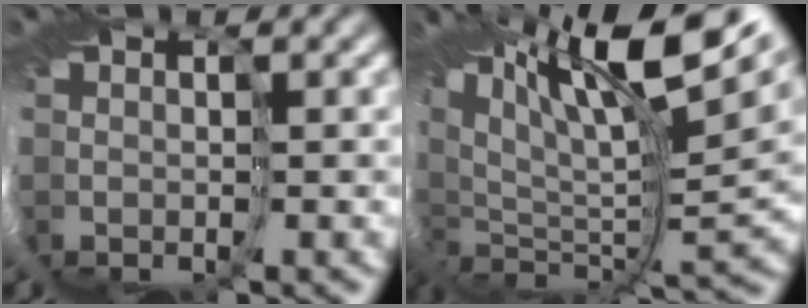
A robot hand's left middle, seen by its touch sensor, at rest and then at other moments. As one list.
[{"total": 12.4, "force": [7.7, 4.6, 8.7], "torque": [-0.187, 0.019, 0.126]}]